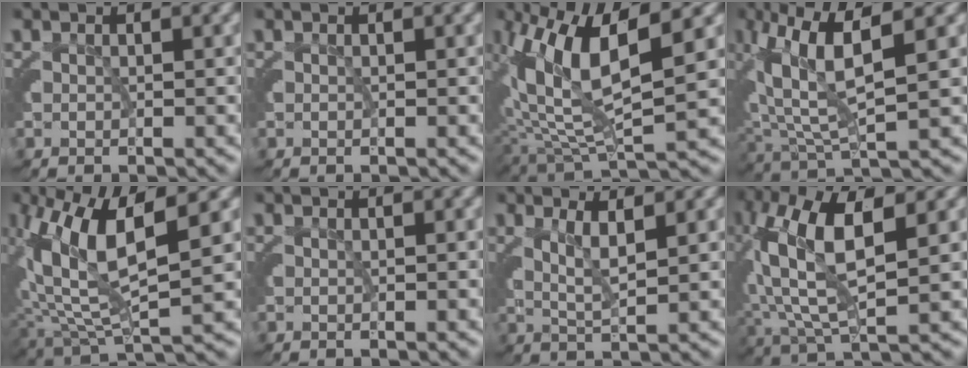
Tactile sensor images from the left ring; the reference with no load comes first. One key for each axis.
{"total": 0.0}
{"total": 12.0, "fx": 1.5, "fy": 6.2, "fz": 10.1, "tx": -0.192, "ty": -0.018, "tz": 0.039}
{"total": 8.4, "fx": 2.5, "fy": 3.0, "fz": 7.5, "tx": -0.127, "ty": 0.010, "tz": 0.046}
{"total": 10.5, "fx": 1.5, "fy": 5.2, "fz": 9.0, "tx": -0.176, "ty": -0.019, "tz": 0.040}
{"total": 0.0}
{"total": 2.6, "fx": 1.0, "fy": -0.6, "fz": 2.2, "tx": -0.036, "ty": -0.010, "tz": 0.028}
{"total": 9.4, "fx": 2.3, "fy": 3.8, "fz": 8.3, "tx": -0.153, "ty": 0.006, "tz": 0.043}